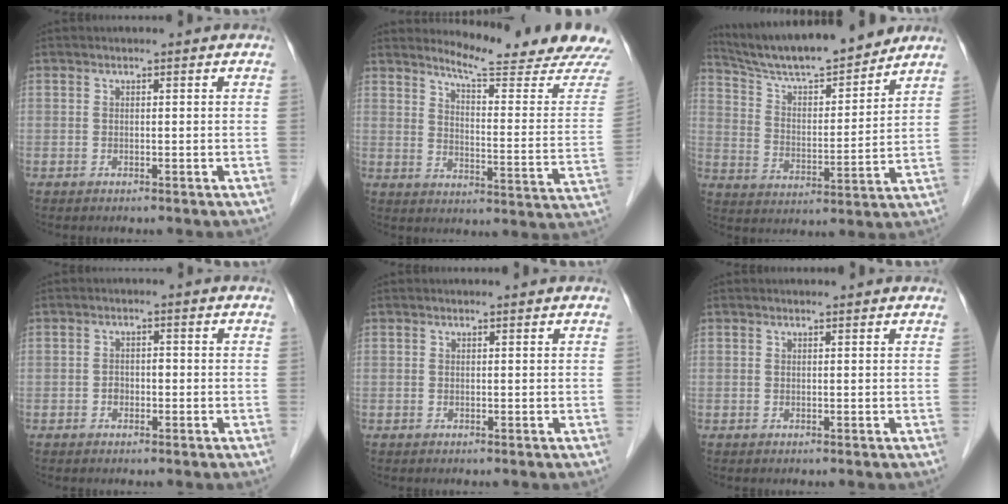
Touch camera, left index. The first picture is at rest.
{"total": 17.1, "force": [16.4, -1.1, 4.9], "torque": [-0.070, -0.116, 0.200]}
{"total": 16.4, "force": [14.9, 1.8, 6.6], "torque": [-0.112, 0.000, 0.249]}
{"total": 1.6, "force": [-0.7, 1.2, 0.8], "torque": [-0.007, 0.006, -0.010]}
{"total": 0.9, "force": [0.9, 0.2, 0.1], "torque": [-0.001, 0.003, 0.014]}
{"total": 1.8, "force": [1.7, 0.4, 0.3], "torque": [-0.004, 0.009, 0.020]}